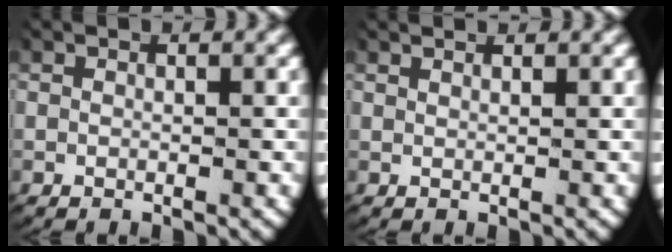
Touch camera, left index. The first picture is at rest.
{"total": 1.2, "force": [1.1, -0.3, 0.2], "torque": [-0.003, -0.001, 0.021]}